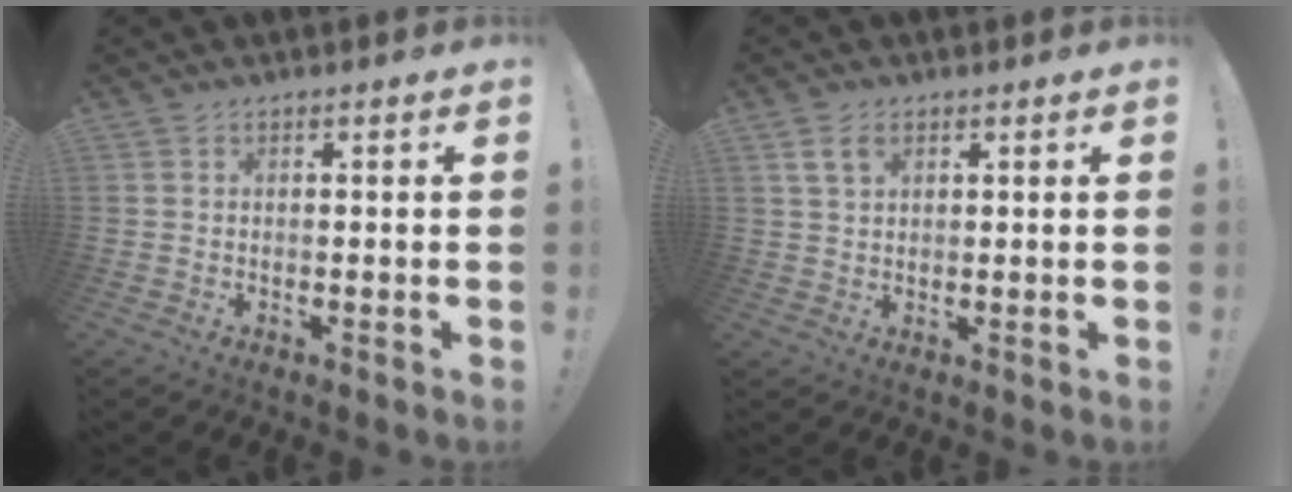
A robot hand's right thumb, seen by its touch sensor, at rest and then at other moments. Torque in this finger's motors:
{"motor_torque": [0.15, 0.23, 0.12, 0.25, 0.00]}